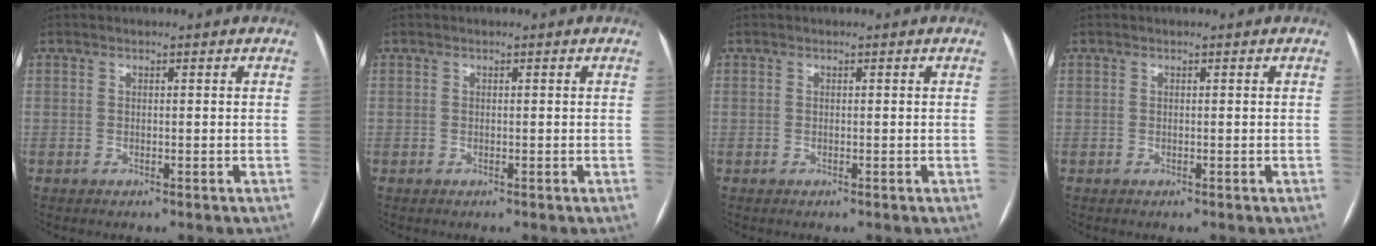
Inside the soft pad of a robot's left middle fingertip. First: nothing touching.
{"total": 0.0}
{"total": 0.0}
{"total": 0.0}